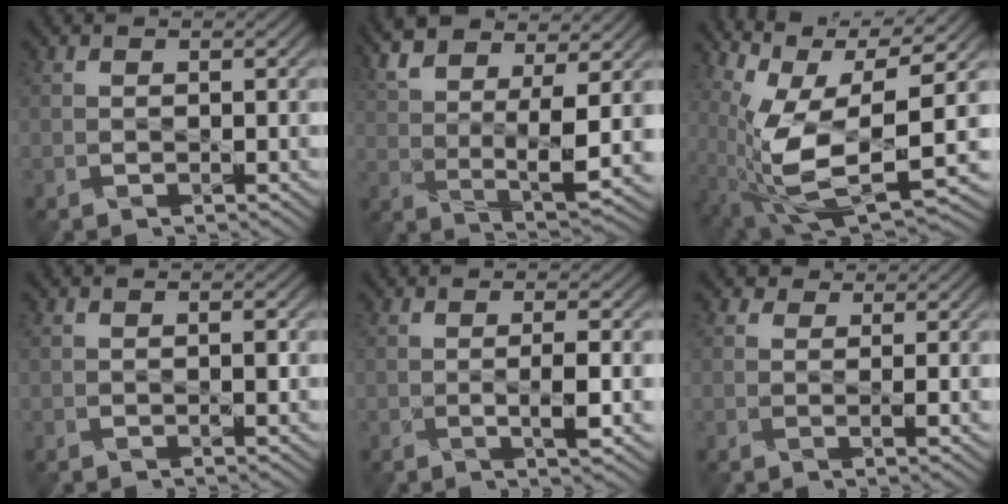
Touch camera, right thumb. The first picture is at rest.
{"total": 10.1, "force": [5.0, 2.7, 8.3], "torque": [-0.186, 0.008, 0.102]}
{"total": 13.5, "force": [1.0, 3.7, 12.9], "torque": [-0.248, -0.006, 0.041]}
{"total": 0.9, "force": [0.0, 0.1, 0.9], "torque": [-0.009, 0.003, 0.000]}
{"total": 3.1, "force": [-0.4, 0.2, 3.1], "torque": [-0.051, 0.004, -0.001]}
{"total": 2.0, "force": [1.0, 0.8, 1.5], "torque": [-0.027, 0.004, 0.014]}